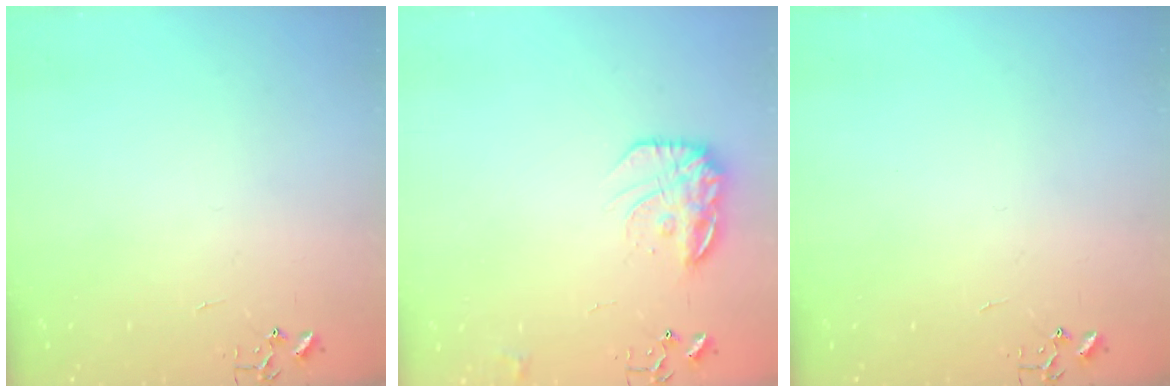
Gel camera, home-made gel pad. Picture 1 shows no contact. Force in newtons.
{"total": 14.8, "press": 14.8, "slide": 0.8}
{"total": 0.0}